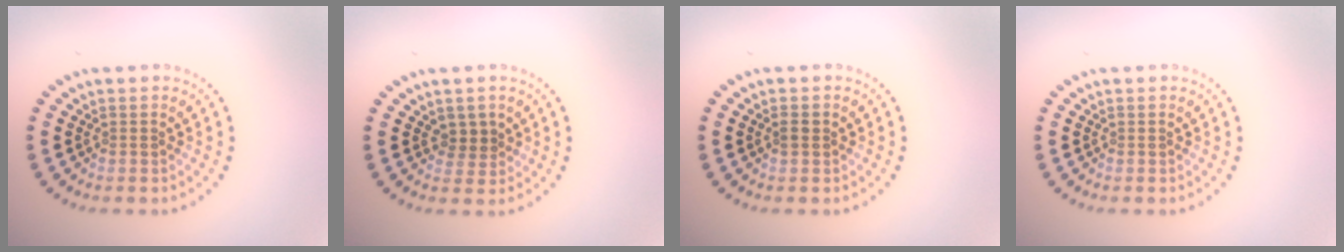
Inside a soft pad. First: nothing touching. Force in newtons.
{"total": 1.7, "press": 1.3, "slide": 1.1}
{"total": 0.8, "press": 0.8, "slide": 0.2}
{"total": 0.0}